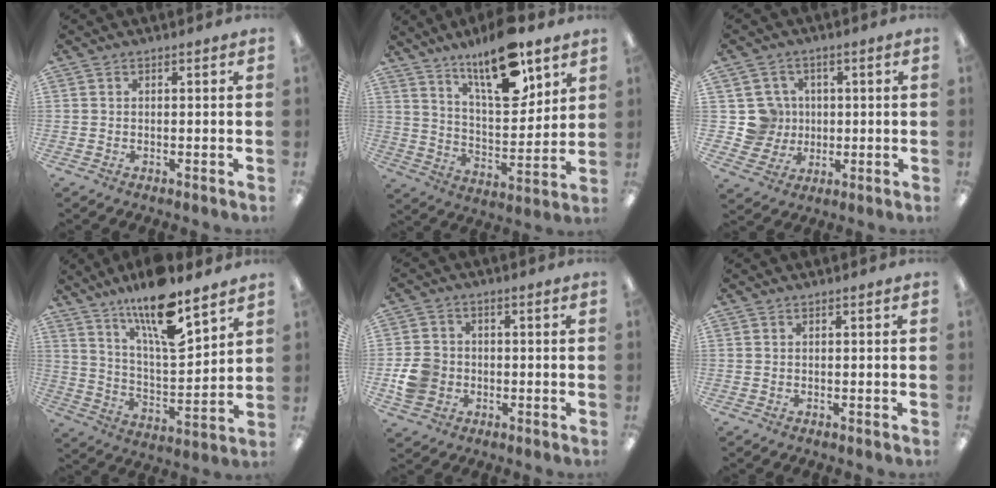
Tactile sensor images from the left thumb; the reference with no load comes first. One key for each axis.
{"total": 18.2, "fx": 12.2, "fy": 6.5, "fz": 11.8, "tx": -0.180, "ty": -0.065, "tz": 0.200}
{"total": 8.7, "fx": 1.5, "fy": 8.5, "fz": 1.0, "tx": -0.027, "ty": 0.004, "tz": 0.038}
{"total": 16.4, "fx": 12.1, "fy": 4.1, "fz": 10.3, "tx": -0.181, "ty": -0.073, "tz": 0.201}
{"total": 7.3, "fx": -1.6, "fy": 6.4, "fz": 3.1, "tx": -0.067, "ty": 0.015, "tz": -0.026}
{"total": 0.0}